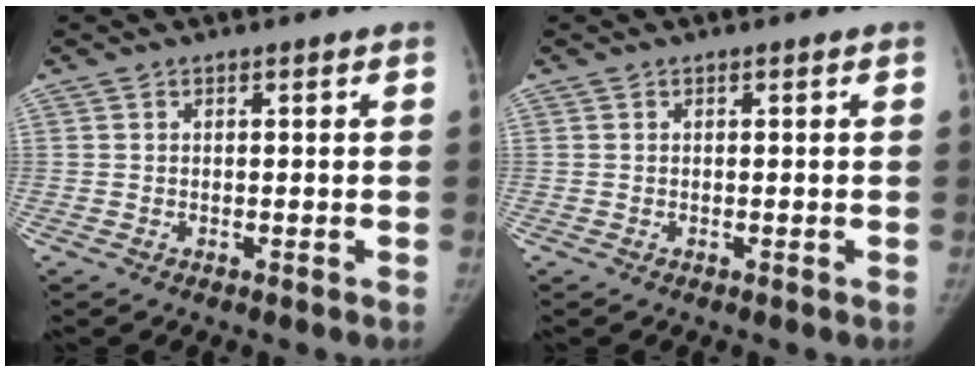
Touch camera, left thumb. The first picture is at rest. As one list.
[{"total": 0.0}]